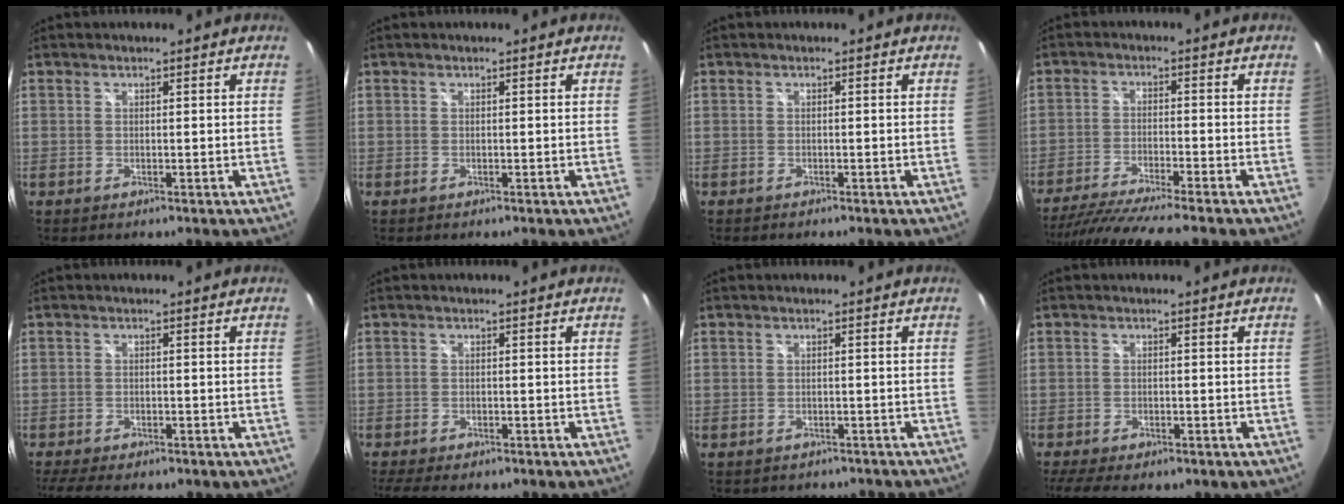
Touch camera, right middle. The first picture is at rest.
{"total": 0.0}
{"total": 0.7, "force": [-0.7, 0.1, 0.2], "torque": [-0.004, -0.002, -0.012]}
{"total": 12.4, "force": [-10.9, -0.4, 5.9], "torque": [-0.129, -0.024, -0.184]}
{"total": 8.6, "force": [-6.6, 3.1, 4.6], "torque": [-0.108, -0.030, -0.102]}
{"total": 7.8, "force": [-6.1, 2.5, 4.0], "torque": [-0.094, -0.028, -0.095]}
{"total": 4.5, "force": [-3.8, 2.1, 1.2], "torque": [-0.022, -0.013, -0.042]}
{"total": 9.3, "force": [-6.7, 3.9, 5.3], "torque": [-0.124, -0.032, -0.100]}